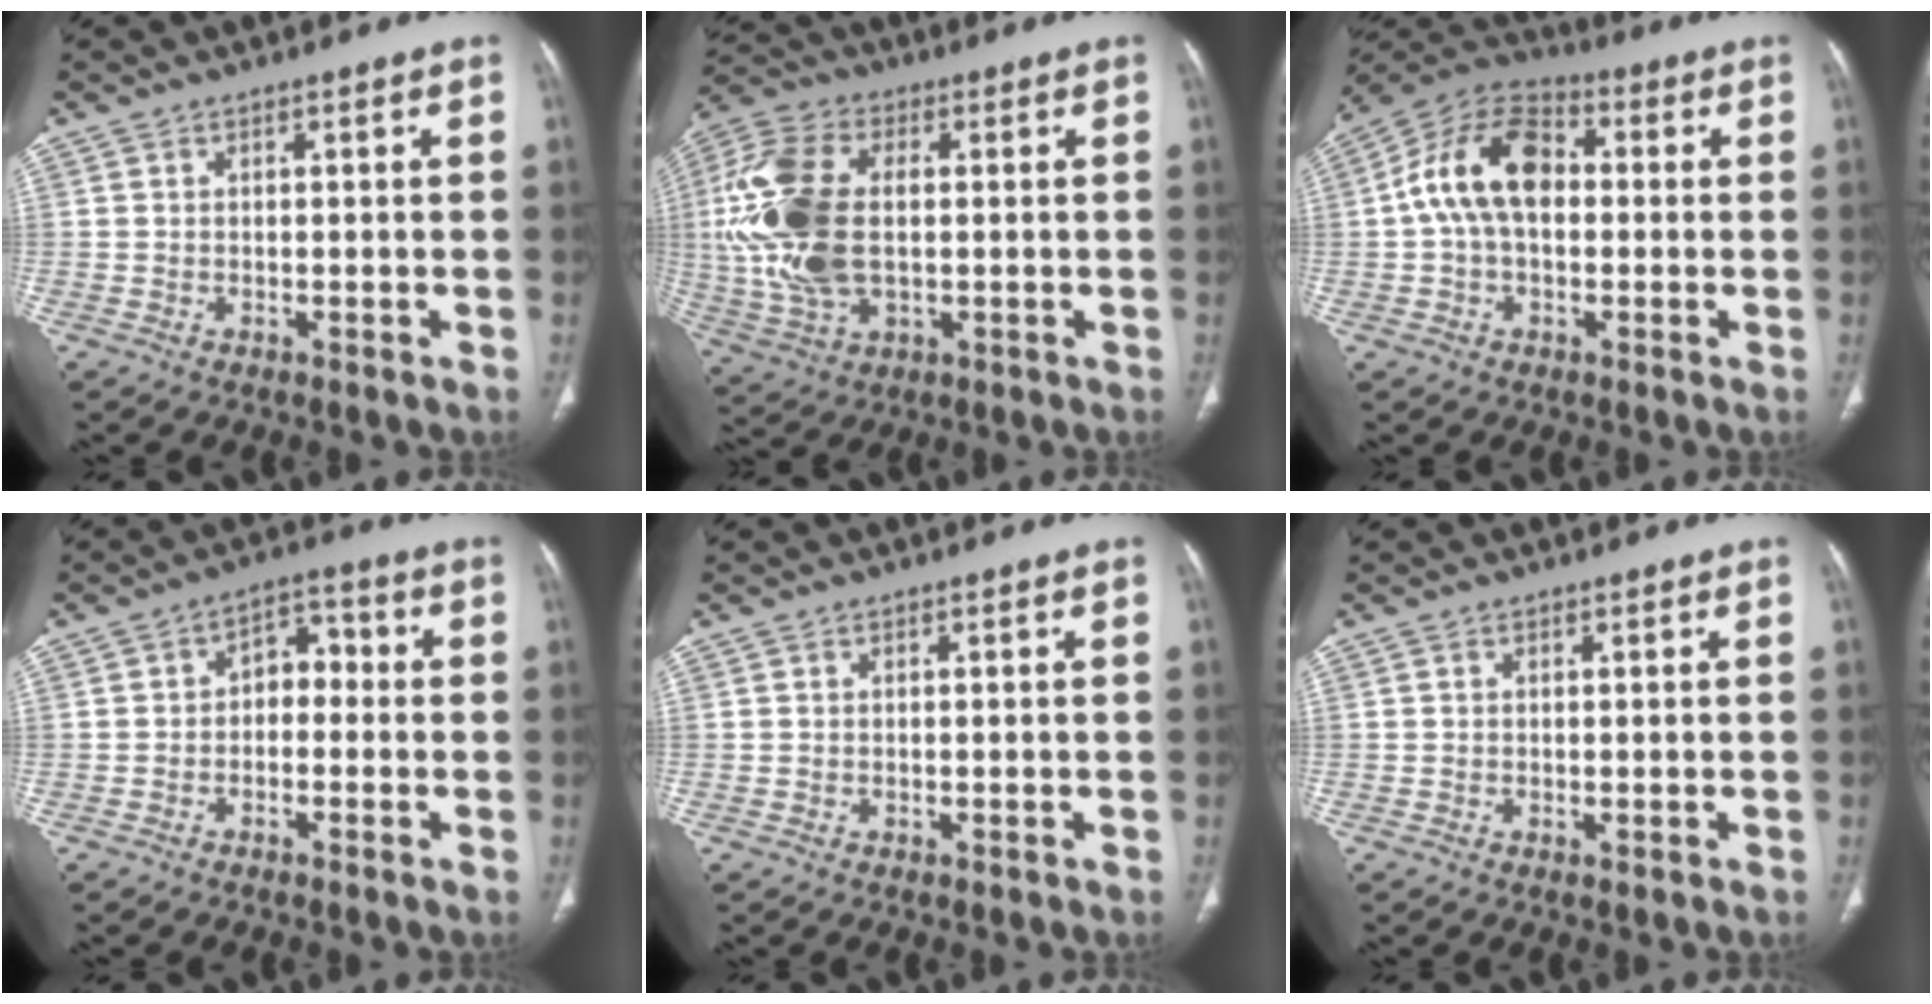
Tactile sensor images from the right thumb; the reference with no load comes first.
{"total": 18.2, "force": [0.9, 10.6, 14.7], "torque": [-0.332, 0.006, 0.020]}
{"total": 14.1, "force": [0.9, 9.1, 10.8], "torque": [-0.188, 0.033, 0.003]}
{"total": 5.5, "force": [-0.7, 3.9, 3.8], "torque": [-0.034, 0.029, -0.026]}
{"total": 0.0}
{"total": 0.0}